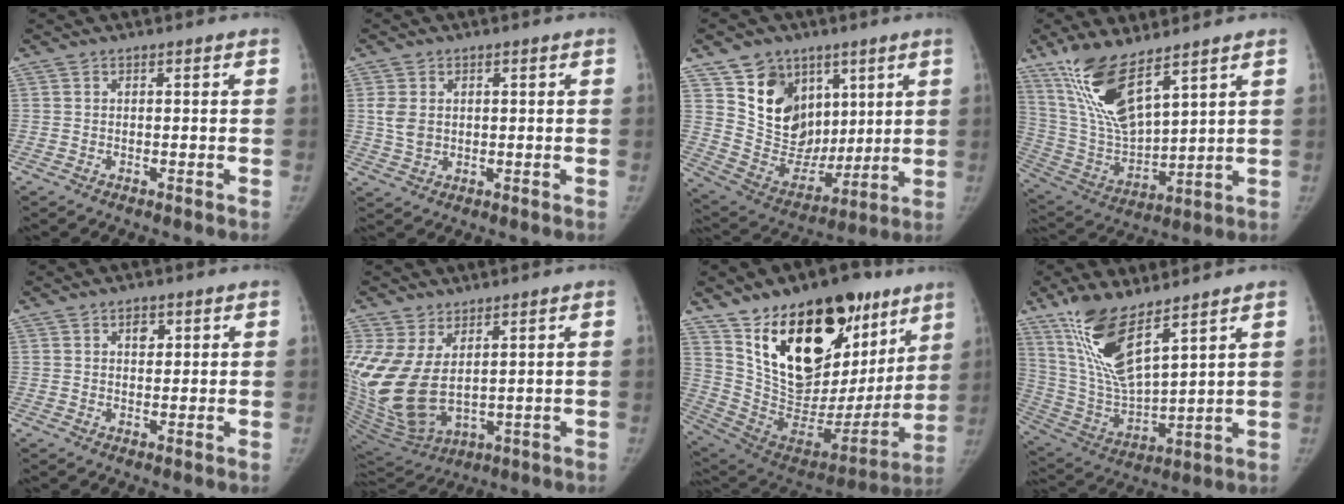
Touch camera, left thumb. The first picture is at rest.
{"total": 4.2, "force": [0.8, 3.1, 2.6], "torque": [-0.046, -0.003, 0.021]}
{"total": 17.0, "force": [8.5, 13.2, 6.5], "torque": [-0.063, -0.035, 0.170]}
{"total": 15.9, "force": [10.3, 4.8, 11.1], "torque": [-0.206, -0.054, 0.218]}
{"total": 2.5, "force": [1.2, 1.6, 1.4], "torque": [-0.009, -0.005, 0.018]}
{"total": 15.2, "force": [3.2, 8.6, 12.1], "torque": [-0.270, -0.029, 0.088]}
{"total": 32.8, "force": [18.1, 17.8, 20.8], "torque": [-0.287, -0.035, 0.304]}
{"total": 15.8, "force": [10.2, 4.3, 11.3], "torque": [-0.216, -0.057, 0.215]}